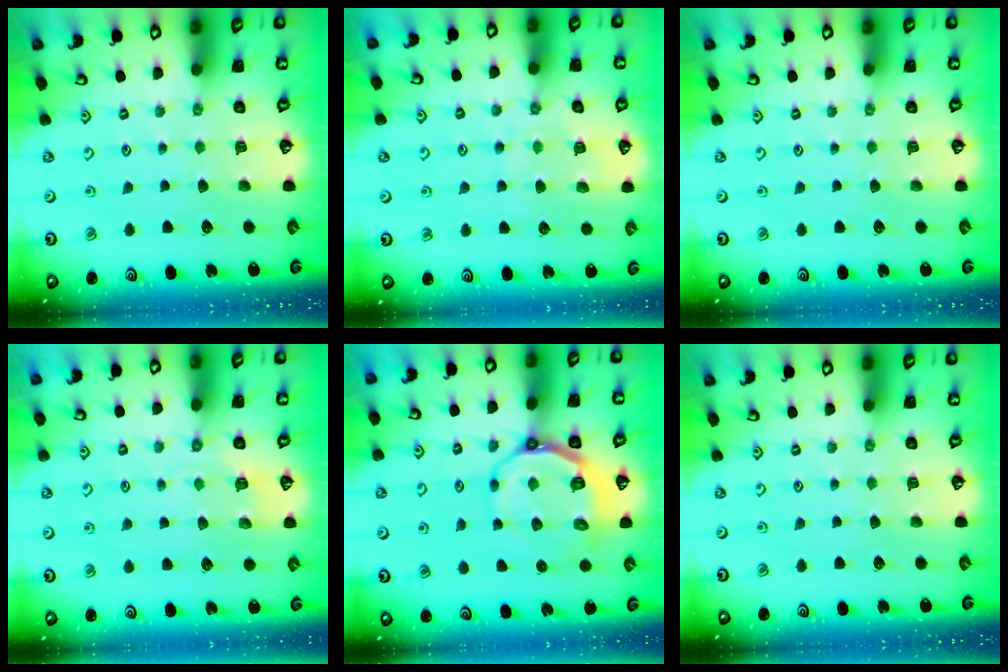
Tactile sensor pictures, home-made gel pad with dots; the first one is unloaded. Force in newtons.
{"total": 8.9, "press": 8.9, "slide": 0.5}
{"total": 0.0}
{"total": 3.0, "press": 2.5, "slide": 1.6}
{"total": 8.9, "press": 8.3, "slide": 3.4}
{"total": 0.0}